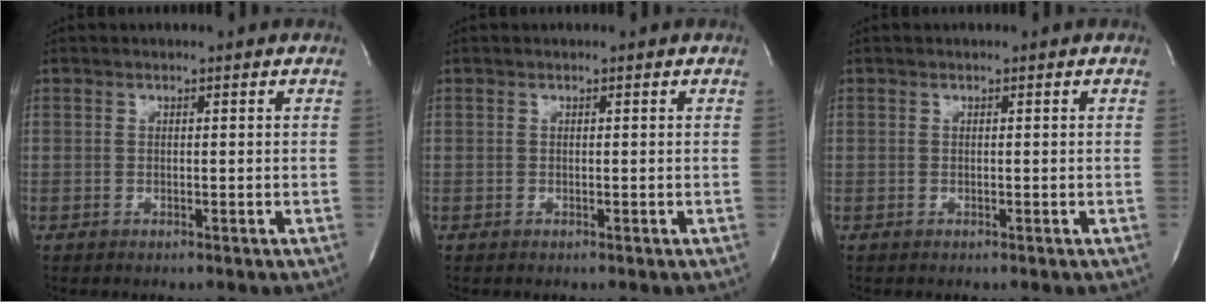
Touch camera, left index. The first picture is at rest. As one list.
[{"total": 0.0}, {"total": 0.0}]